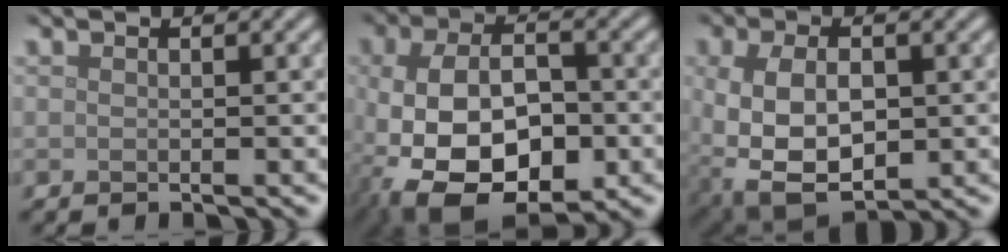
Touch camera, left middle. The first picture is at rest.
{"total": 11.5, "force": [-4.0, 6.7, 8.4], "torque": [-0.177, -0.028, -0.060]}
{"total": 9.1, "force": [-0.9, 5.7, 7.0], "torque": [-0.160, -0.028, 0.004]}